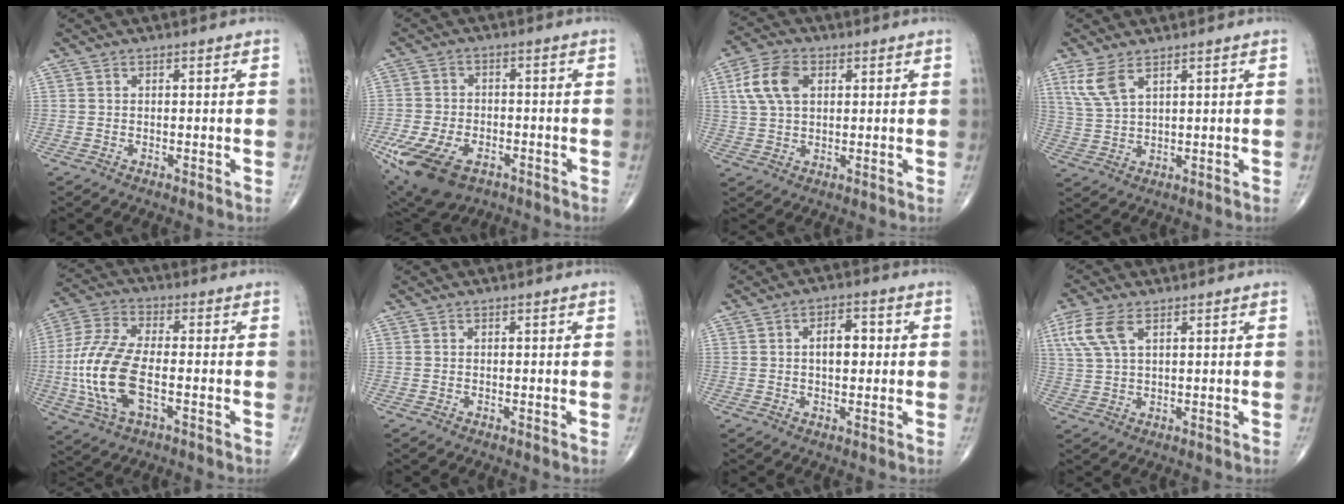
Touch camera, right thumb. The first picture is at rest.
{"total": 14.5, "force": [-7.0, 8.4, 9.4], "torque": [-0.196, 0.010, -0.115]}
{"total": 8.8, "force": [2.5, 5.6, 6.3], "torque": [-0.121, 0.008, 0.046]}
{"total": 6.1, "force": [3.4, 2.4, 4.4], "torque": [-0.101, -0.008, 0.080]}
{"total": 15.1, "force": [-3.0, 6.8, 13.1], "torque": [-0.298, 0.014, -0.057]}
{"total": 0.0}
{"total": 5.4, "force": [0.6, 3.0, 4.5], "torque": [-0.061, 0.010, 0.006]}
{"total": 6.9, "force": [3.0, 3.2, 5.3], "torque": [-0.136, 0.006, 0.065]}